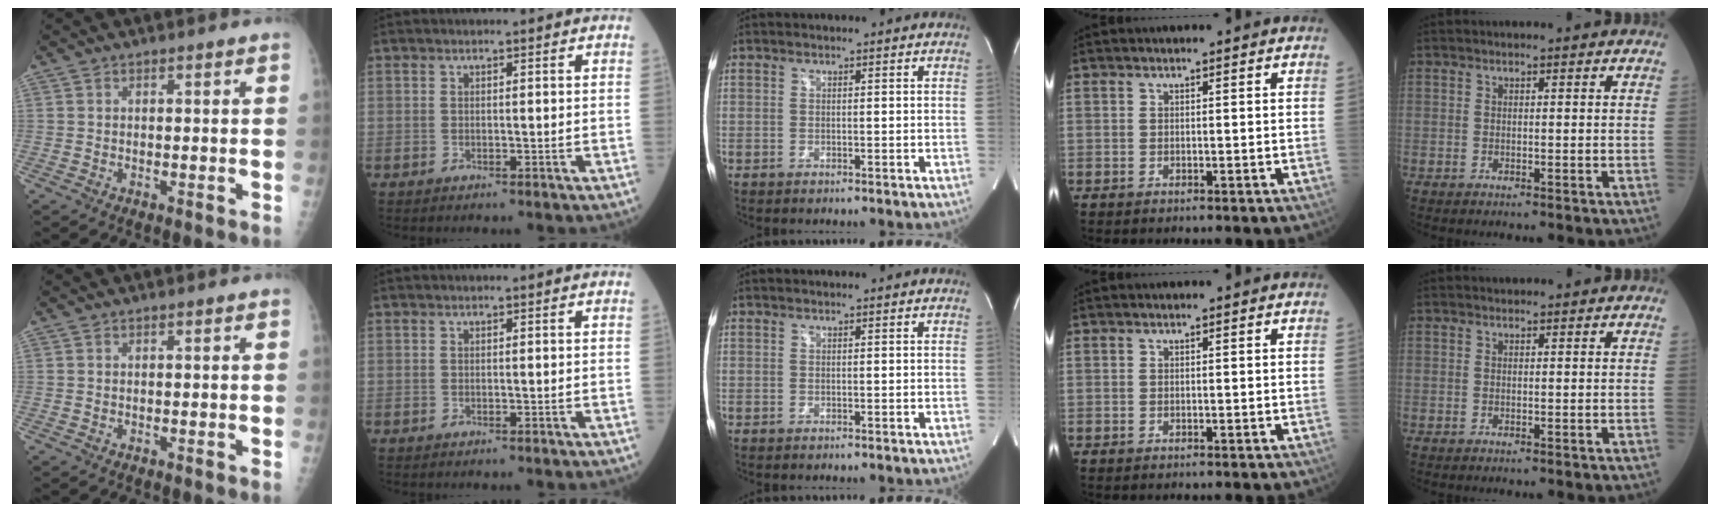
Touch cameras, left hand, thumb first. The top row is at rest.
{}